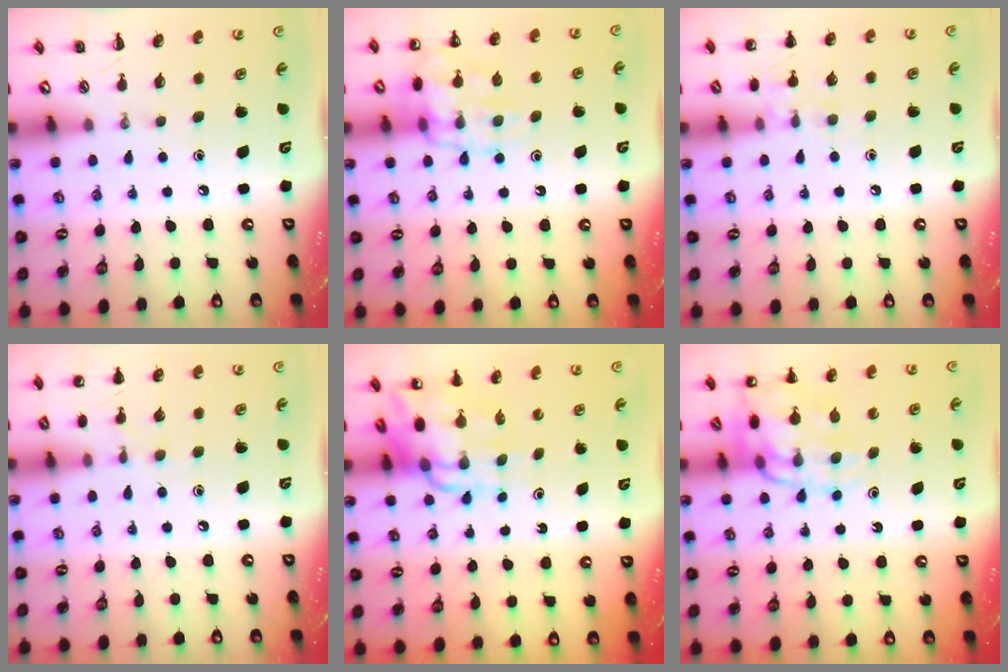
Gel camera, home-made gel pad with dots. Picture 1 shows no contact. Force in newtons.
{"total": 13.3, "press": 13.3, "slide": 1.1}
{"total": 7.9, "press": 7.6, "slide": 2.1}
{"total": 5.6, "press": 5.4, "slide": 1.7}
{"total": 11.9, "press": 11.4, "slide": 3.3}
{"total": 14.4, "press": 14.2, "slide": 2.7}